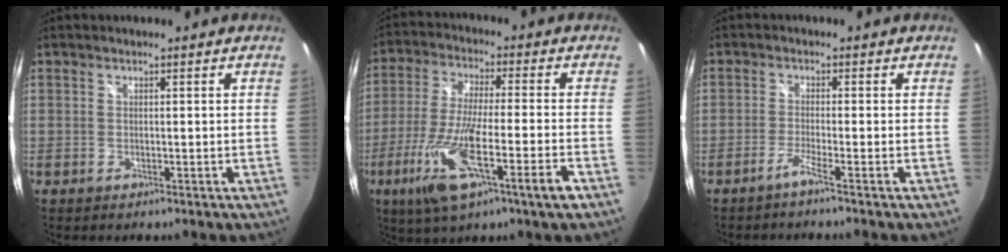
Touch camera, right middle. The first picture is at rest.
{"total": 15.9, "force": [-7.0, 1.1, 14.2], "torque": [-0.288, -0.037, -0.127]}
{"total": 2.1, "force": [-1.6, -0.8, 1.2], "torque": [-0.033, -0.003, -0.035]}